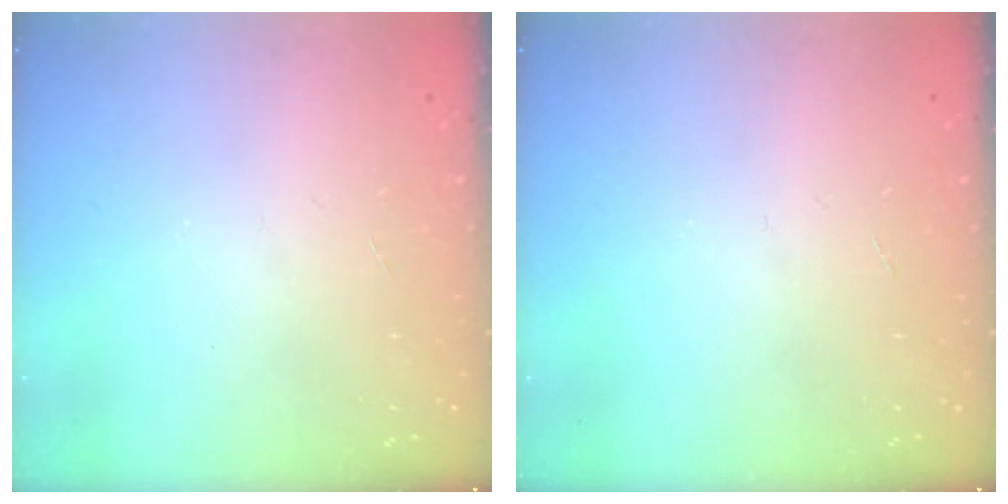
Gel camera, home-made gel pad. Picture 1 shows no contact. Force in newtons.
{"total": 0.0}